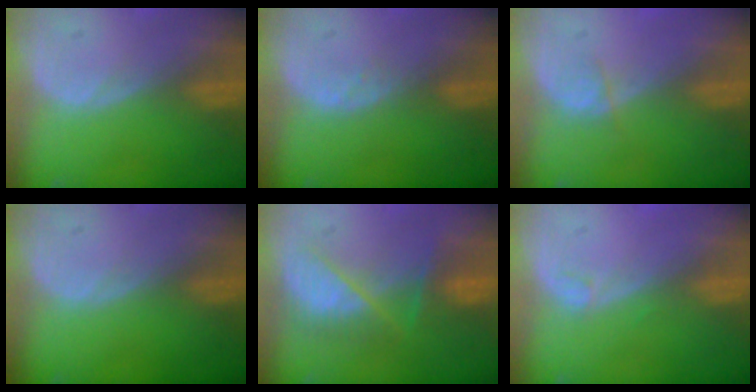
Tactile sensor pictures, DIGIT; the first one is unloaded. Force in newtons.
{"total": 1.0, "press": 1.0, "slide": 0.2}
{"total": 1.4, "press": 1.3, "slide": 0.6}
{"total": 0.0}
{"total": 7.2, "press": 7.0, "slide": 1.6}
{"total": 1.0, "press": 0.9, "slide": 0.3}